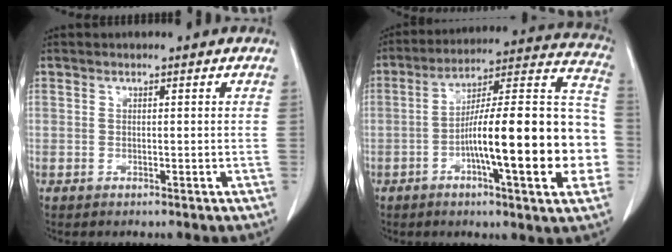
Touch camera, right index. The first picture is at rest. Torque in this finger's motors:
{"motor_torque": [2.14, 0.00, 0.93, 0.21]}